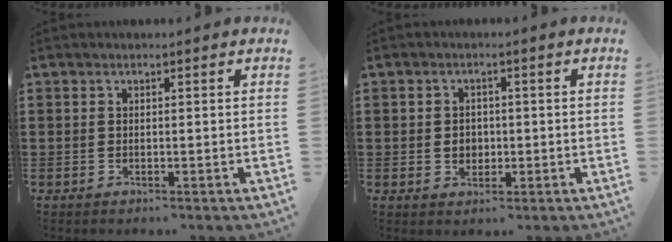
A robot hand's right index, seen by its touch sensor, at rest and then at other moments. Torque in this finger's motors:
{"motor_torque": [1.09, 1.04, 0.24, 0.04]}